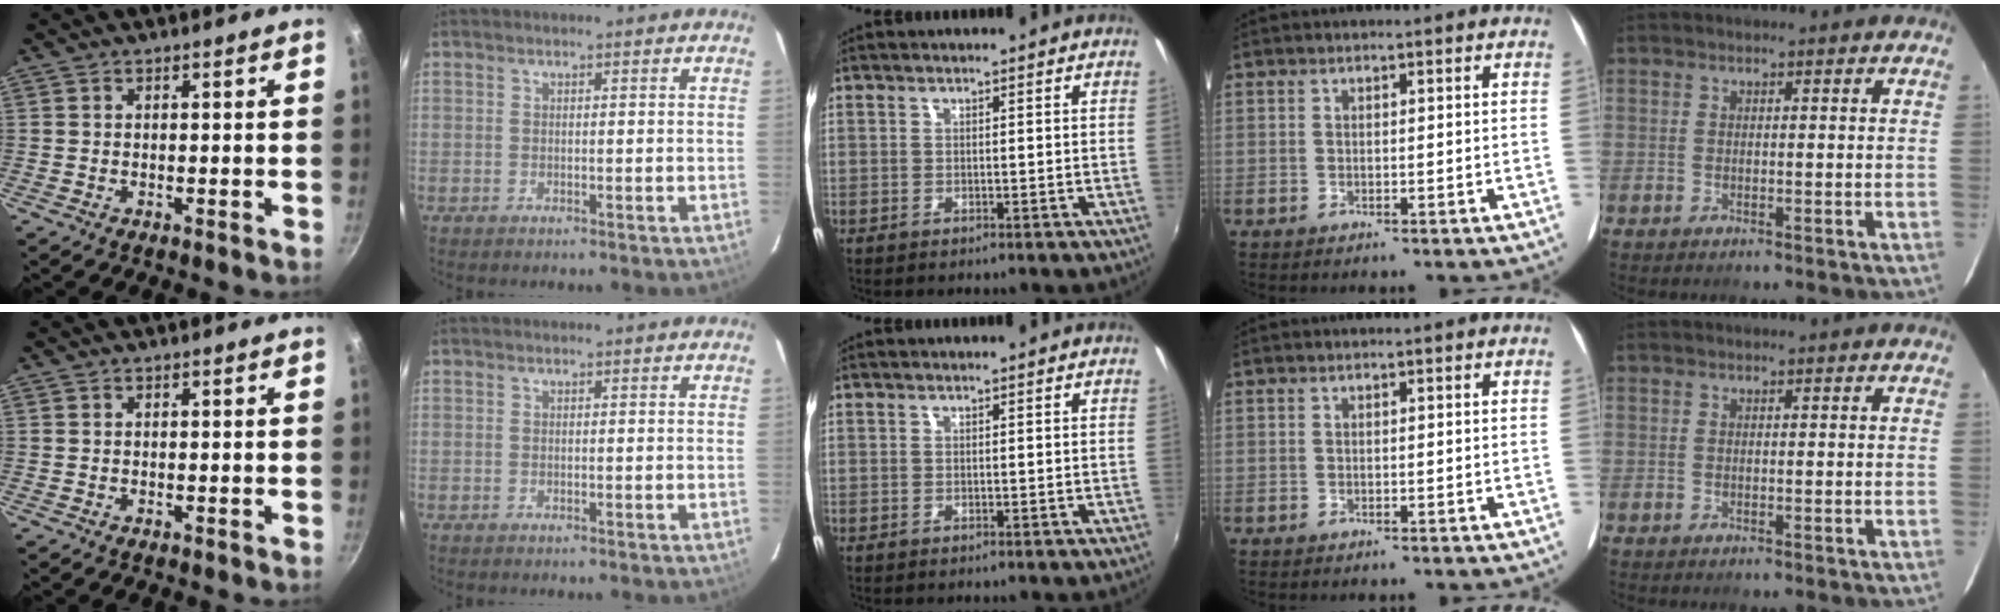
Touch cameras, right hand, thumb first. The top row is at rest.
{}